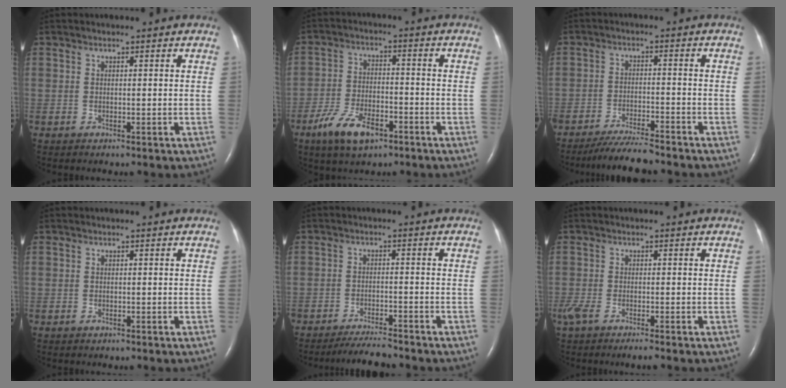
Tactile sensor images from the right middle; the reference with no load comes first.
{"total": 8.7, "force": [-5.2, 3.6, 5.9], "torque": [-0.126, -0.004, -0.093]}
{"total": 6.8, "force": [-6.2, 0.1, 2.7], "torque": [-0.047, -0.021, -0.109]}
{"total": 0.0}
{"total": 4.5, "force": [-4.3, 0.0, 1.3], "torque": [-0.026, -0.017, -0.076]}
{"total": 4.2, "force": [-3.1, 0.6, 2.8], "torque": [-0.057, -0.012, -0.055]}